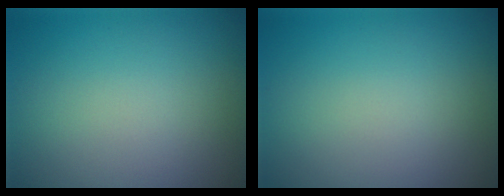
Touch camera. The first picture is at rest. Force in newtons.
{"total": 0.0}